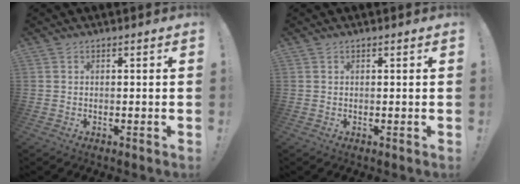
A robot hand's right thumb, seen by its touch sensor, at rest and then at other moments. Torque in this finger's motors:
{"motor_torque": [-0.12, 0.04, -0.14, 0.06, 0.02]}